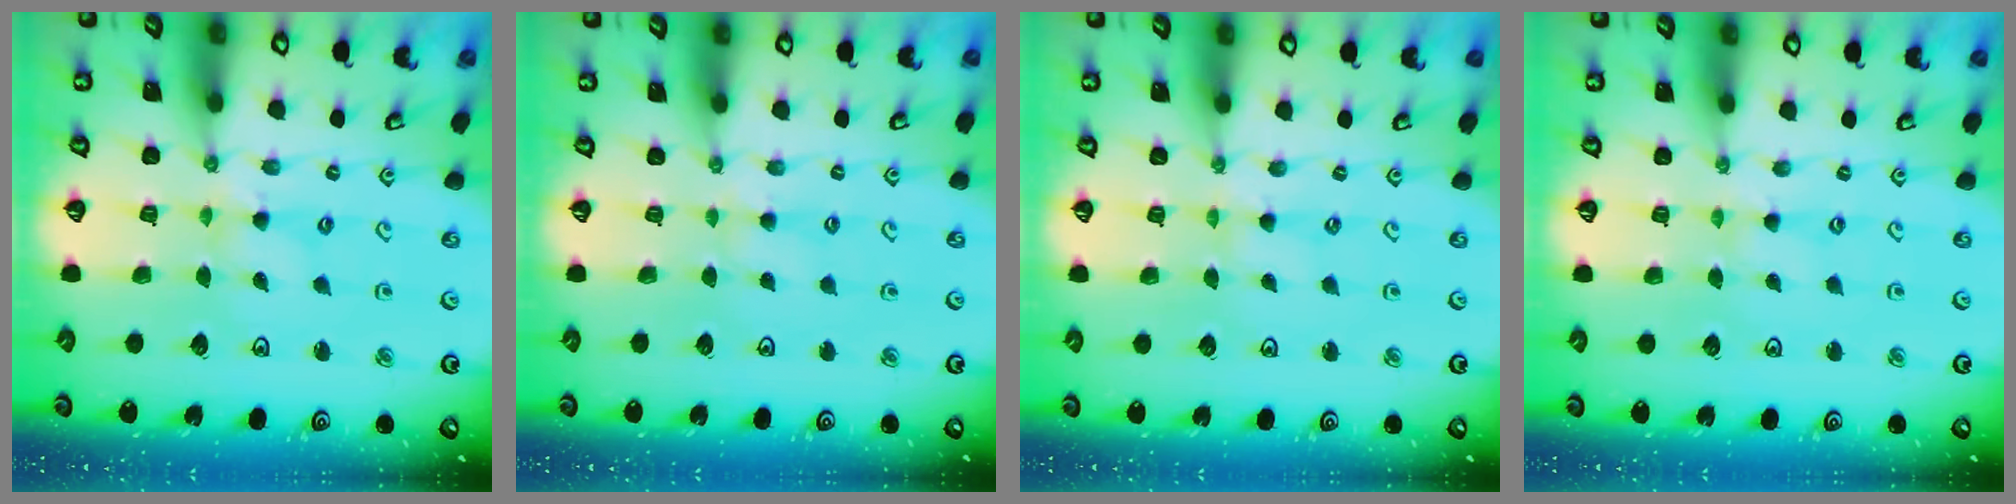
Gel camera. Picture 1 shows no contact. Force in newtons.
{"total": 2.8, "press": 2.8, "slide": 0.5}
{"total": 0.0}
{"total": 0.7, "press": 0.7, "slide": 0.1}